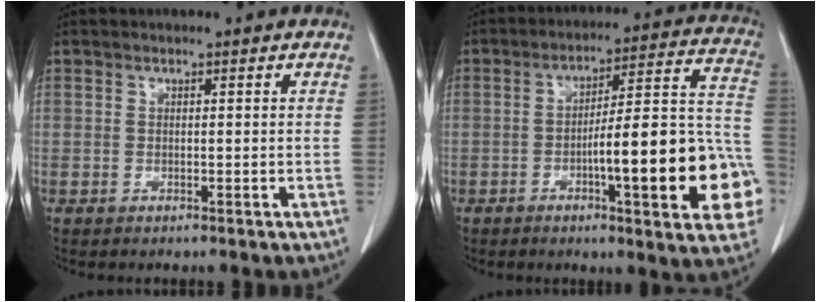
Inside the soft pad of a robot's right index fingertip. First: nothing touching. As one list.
[{"total": 20.0, "force": [-5.8, 2.9, 19.0], "torque": [-0.184, 0.031, -0.070]}]